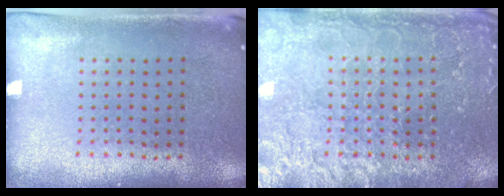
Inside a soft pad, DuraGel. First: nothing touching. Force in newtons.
{"total": 4.0, "press": 4.0, "slide": 0.5}